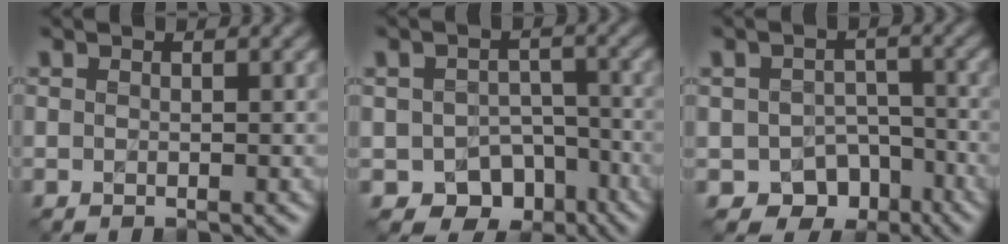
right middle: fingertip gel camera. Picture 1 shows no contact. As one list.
[{"total": 6.0, "force": [-3.2, 4.4, 2.5], "torque": [-0.027, -0.013, -0.036]}, {"total": 5.1, "force": [-2.8, 3.8, 1.9], "torque": [-0.015, -0.007, -0.033]}]